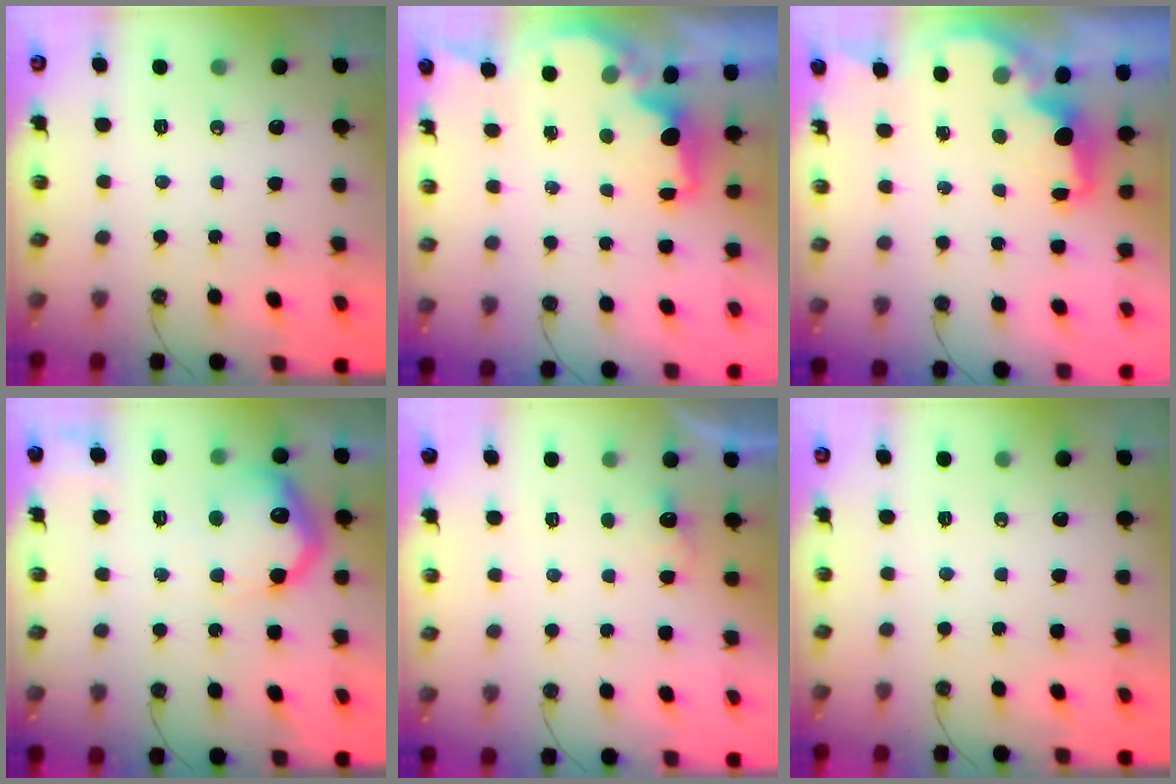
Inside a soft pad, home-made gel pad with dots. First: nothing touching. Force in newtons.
{"total": 1.8, "press": 1.7, "slide": 0.5}
{"total": 2.2, "press": 2.1, "slide": 0.7}
{"total": 17.7, "press": 17.6, "slide": 1.4}
{"total": 2.1, "press": 1.9, "slide": 0.8}
{"total": 0.0}